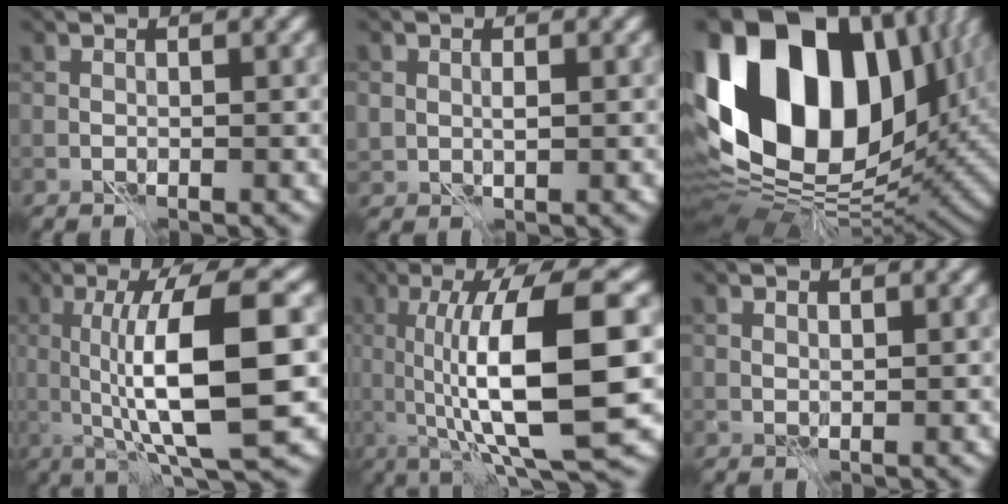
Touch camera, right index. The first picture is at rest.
{"total": 1.5, "force": [0.3, 1.2, 0.9], "torque": [-0.020, -0.006, 0.008]}
{"total": 20.1, "force": [5.8, 13.1, 14.0], "torque": [-0.287, 0.026, 0.099]}
{"total": 11.1, "force": [0.4, 2.6, 10.7], "torque": [-0.158, 0.003, 0.010]}
{"total": 12.8, "force": [0.4, 3.1, 12.4], "torque": [-0.185, 0.002, 0.008]}
{"total": 0.6, "force": [0.4, 0.4, 0.3], "torque": [-0.005, -0.002, 0.007]}